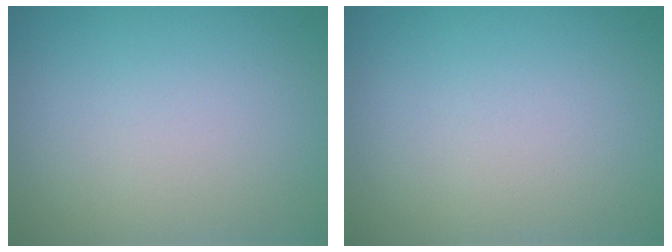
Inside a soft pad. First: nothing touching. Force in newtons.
{"total": 0.0}